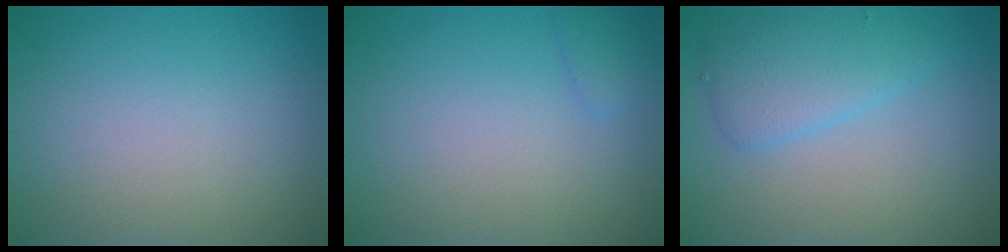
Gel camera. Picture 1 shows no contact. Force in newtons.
{"total": 0.8, "press": 0.8, "slide": 0.0}
{"total": 3.5, "press": 3.5, "slide": 0.2}